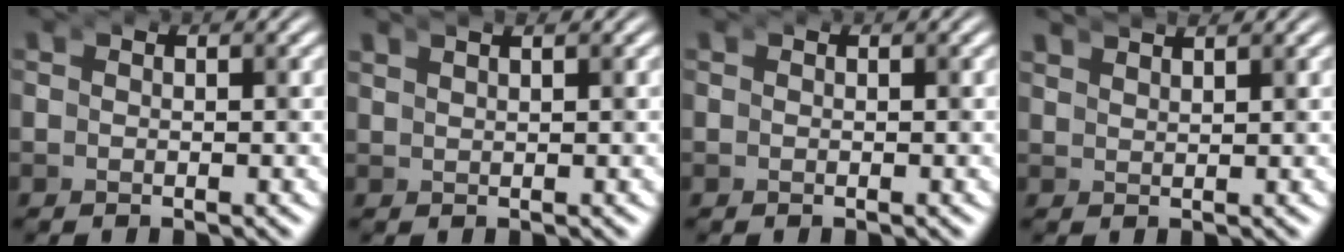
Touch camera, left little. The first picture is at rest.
{"total": 1.0, "force": [0.9, -0.5, 0.0], "torque": [0.012, 0.010, 0.013]}
{"total": 0.0}
{"total": 2.0, "force": [1.8, -0.9, -0.3], "torque": [0.006, 0.003, 0.033]}